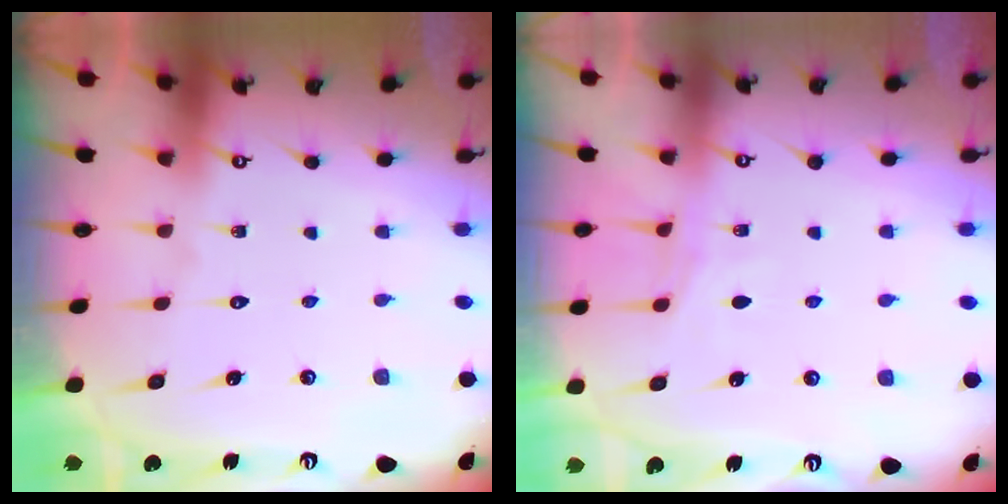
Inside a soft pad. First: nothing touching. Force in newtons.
{"total": 6.3, "press": 6.3, "slide": 0.5}